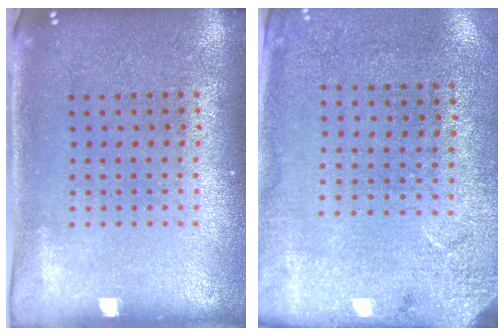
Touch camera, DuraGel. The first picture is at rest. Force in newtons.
{"total": 2.8, "press": 2.2, "slide": 1.6}